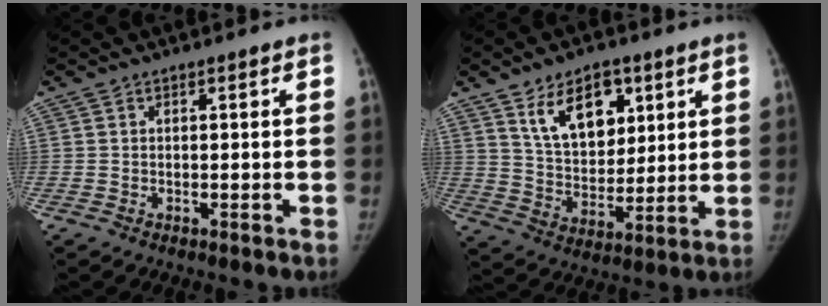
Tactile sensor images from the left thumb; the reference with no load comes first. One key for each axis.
{"total": 13.2, "fx": 6.6, "fy": 8.0, "fz": 8.3, "tx": -0.096, "ty": -0.038, "tz": 0.123}